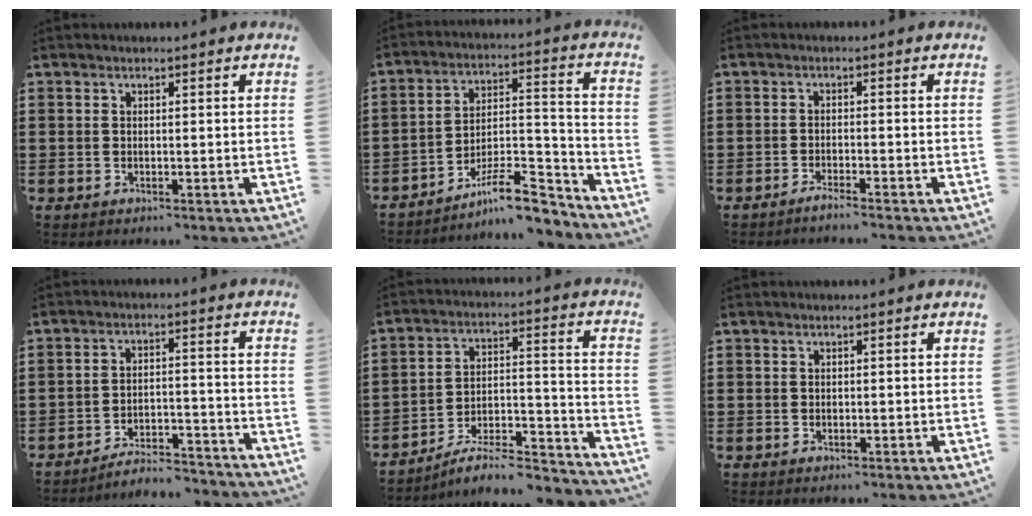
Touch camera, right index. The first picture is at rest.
{"total": 11.5, "force": [-9.0, 3.0, 6.4], "torque": [-0.089, 0.036, -0.167]}
{"total": 1.7, "force": [-1.6, -0.2, 0.6], "torque": [-0.009, 0.000, -0.030]}
{"total": 5.2, "force": [-5.1, 0.4, 1.1], "torque": [-0.021, 0.007, -0.101]}
{"total": 7.0, "force": [-6.0, 2.0, 3.1], "torque": [-0.051, 0.004, -0.115]}
{"total": 0.7, "force": [0.0, 0.6, 0.1], "torque": [-0.004, 0.004, 0.000]}